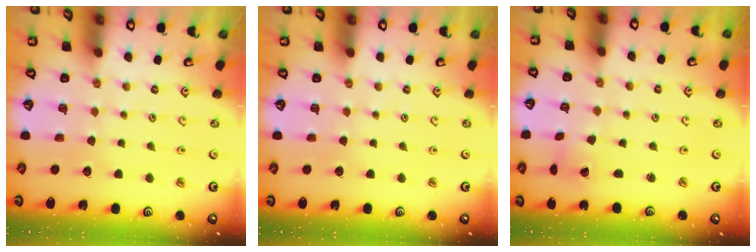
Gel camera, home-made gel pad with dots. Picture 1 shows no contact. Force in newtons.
{"total": 0.0}
{"total": 2.6, "press": 2.6, "slide": 0.1}